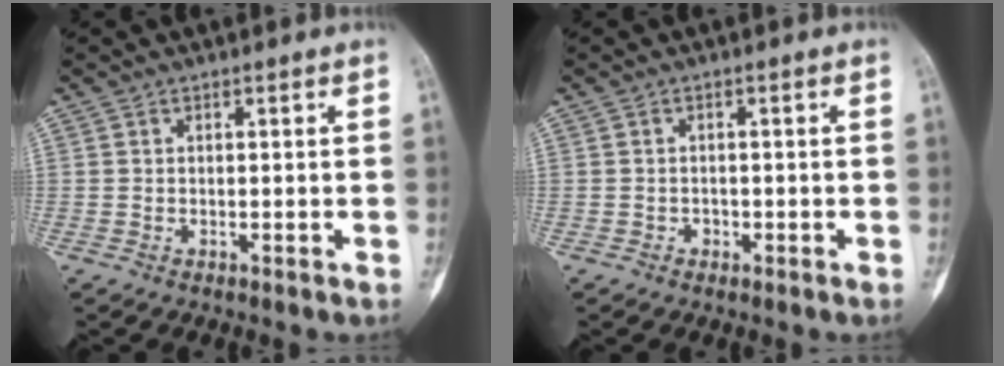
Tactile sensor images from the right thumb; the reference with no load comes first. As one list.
[{"total": 0.9, "force": [-0.5, 0.8, 0.3], "torque": [0.000, 0.004, -0.009]}]